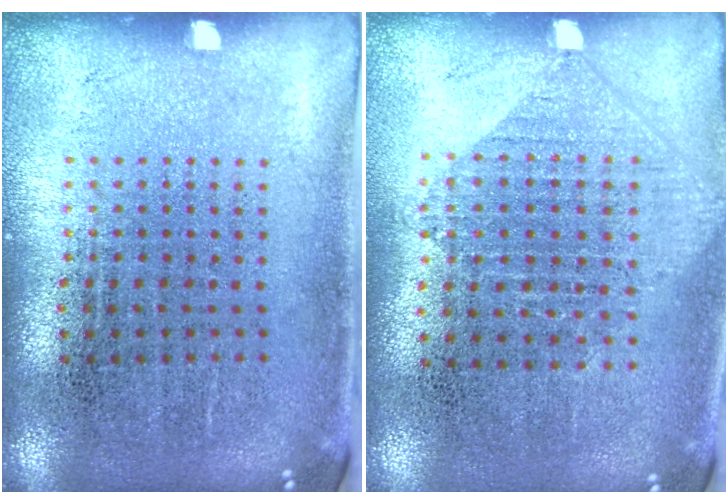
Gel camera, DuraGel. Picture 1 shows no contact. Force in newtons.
{"total": 0.9, "press": 0.9, "slide": 0.2}